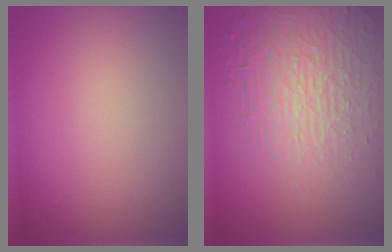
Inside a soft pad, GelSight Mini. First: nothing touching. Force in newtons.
{"total": 7.4, "press": 5.3, "slide": 5.1}